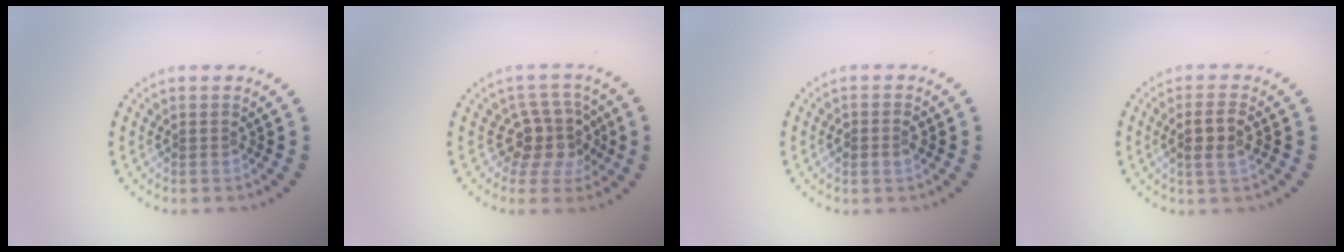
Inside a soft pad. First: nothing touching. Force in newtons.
{"total": 3.8, "press": 3.0, "slide": 2.3}
{"total": 1.5, "press": 1.5, "slide": 0.2}
{"total": 2.4, "press": 2.3, "slide": 0.8}